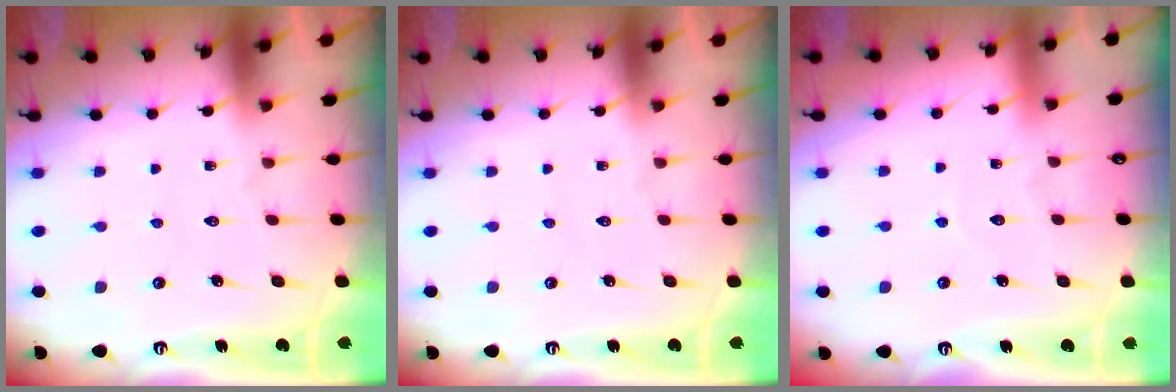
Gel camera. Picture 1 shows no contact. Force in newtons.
{"total": 0.0}
{"total": 3.0, "press": 2.9, "slide": 0.3}